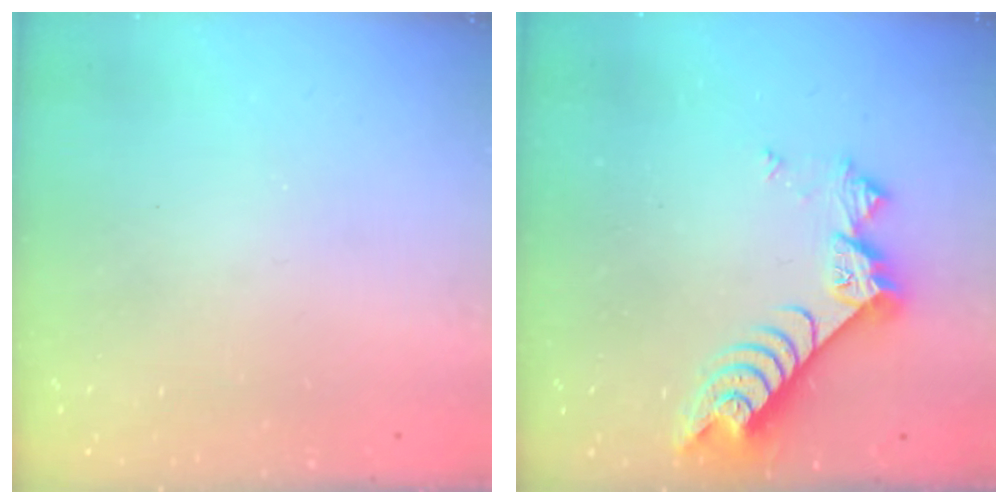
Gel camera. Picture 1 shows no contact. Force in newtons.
{"total": 7.9, "press": 7.9, "slide": 0.7}